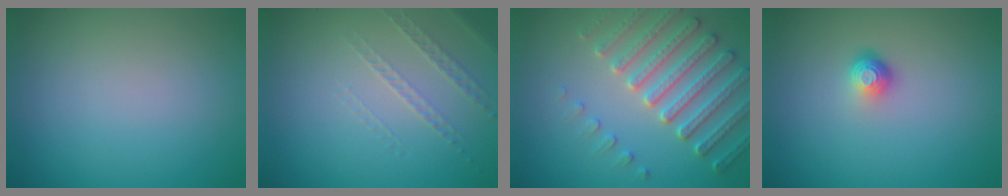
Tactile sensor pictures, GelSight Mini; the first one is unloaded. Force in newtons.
{"total": 1.3, "press": 0.9, "slide": 0.9}
{"total": 4.8, "press": 4.6, "slide": 1.3}
{"total": 1.8, "press": 1.2, "slide": 1.3}